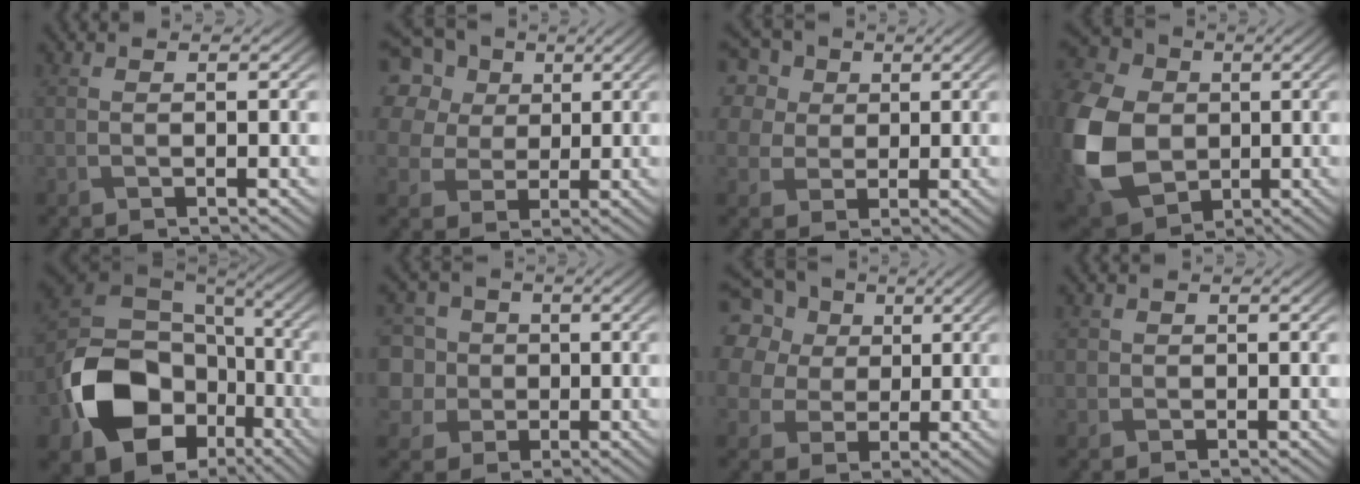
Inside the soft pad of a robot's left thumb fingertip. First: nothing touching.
{"total": 16.2, "force": [7.0, 12.4, 7.7], "torque": [-0.254, 0.033, 0.141]}
{"total": 12.7, "force": [5.8, 9.4, 6.2], "torque": [-0.193, 0.036, 0.098]}
{"total": 16.5, "force": [-1.6, 13.0, 10.1], "torque": [-0.297, -0.014, -0.038]}
{"total": 15.8, "force": [-6.1, 11.8, 8.7], "torque": [-0.183, -0.049, -0.112]}
{"total": 10.1, "force": [1.7, 9.1, 4.1], "torque": [-0.141, 0.027, 0.011]}
{"total": 18.1, "force": [7.6, 14.4, 7.8], "torque": [-0.264, 0.029, 0.136]}
{"total": 1.6, "force": [0.2, 1.6, 0.2], "torque": [-0.001, -0.004, 0.003]}